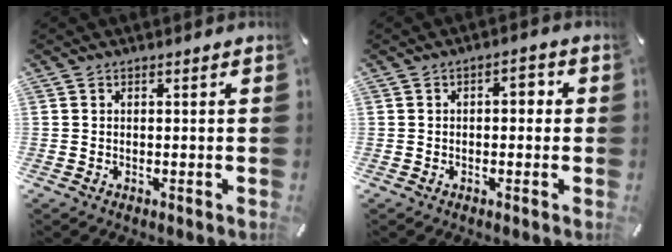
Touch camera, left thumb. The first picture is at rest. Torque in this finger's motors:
{"motor_torque": [0.54, 0.47, 0.46, 0.03, 0.02]}